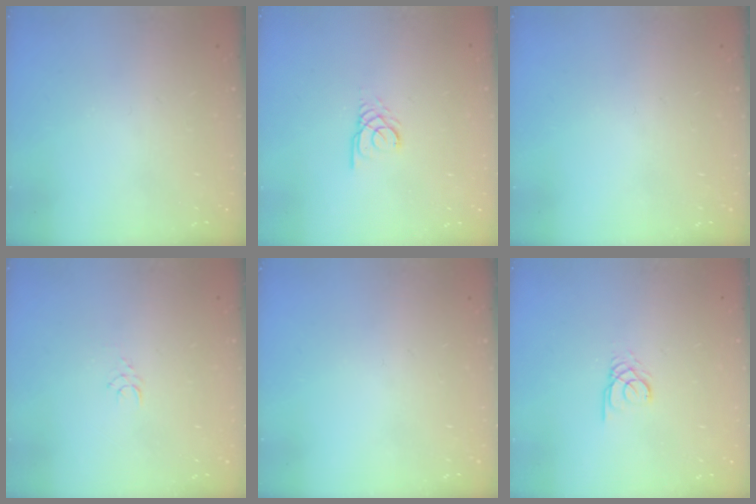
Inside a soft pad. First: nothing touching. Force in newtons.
{"total": 2.2, "press": 2.2, "slide": 0.2}
{"total": 0.0}
{"total": 4.8, "press": 4.8, "slide": 0.3}
{"total": 0.0}
{"total": 2.3, "press": 2.3, "slide": 0.2}